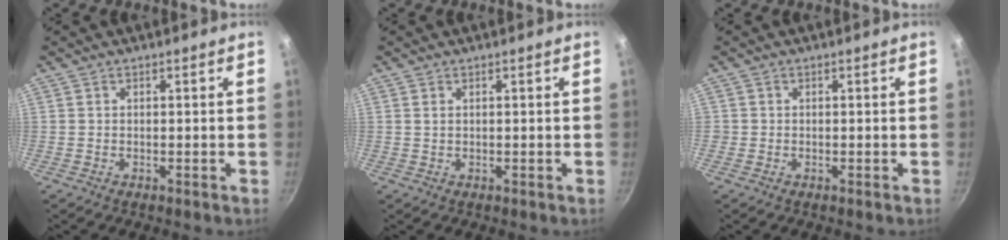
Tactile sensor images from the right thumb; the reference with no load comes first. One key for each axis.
{"total": 0.8, "fx": 0.3, "fy": 0.5, "fz": 0.5, "tx": -0.009, "ty": 0.001, "tz": 0.006}
{"total": 0.9, "fx": -0.1, "fy": 0.9, "fz": 0.1, "tx": 0.002, "ty": 0.003, "tz": -0.004}